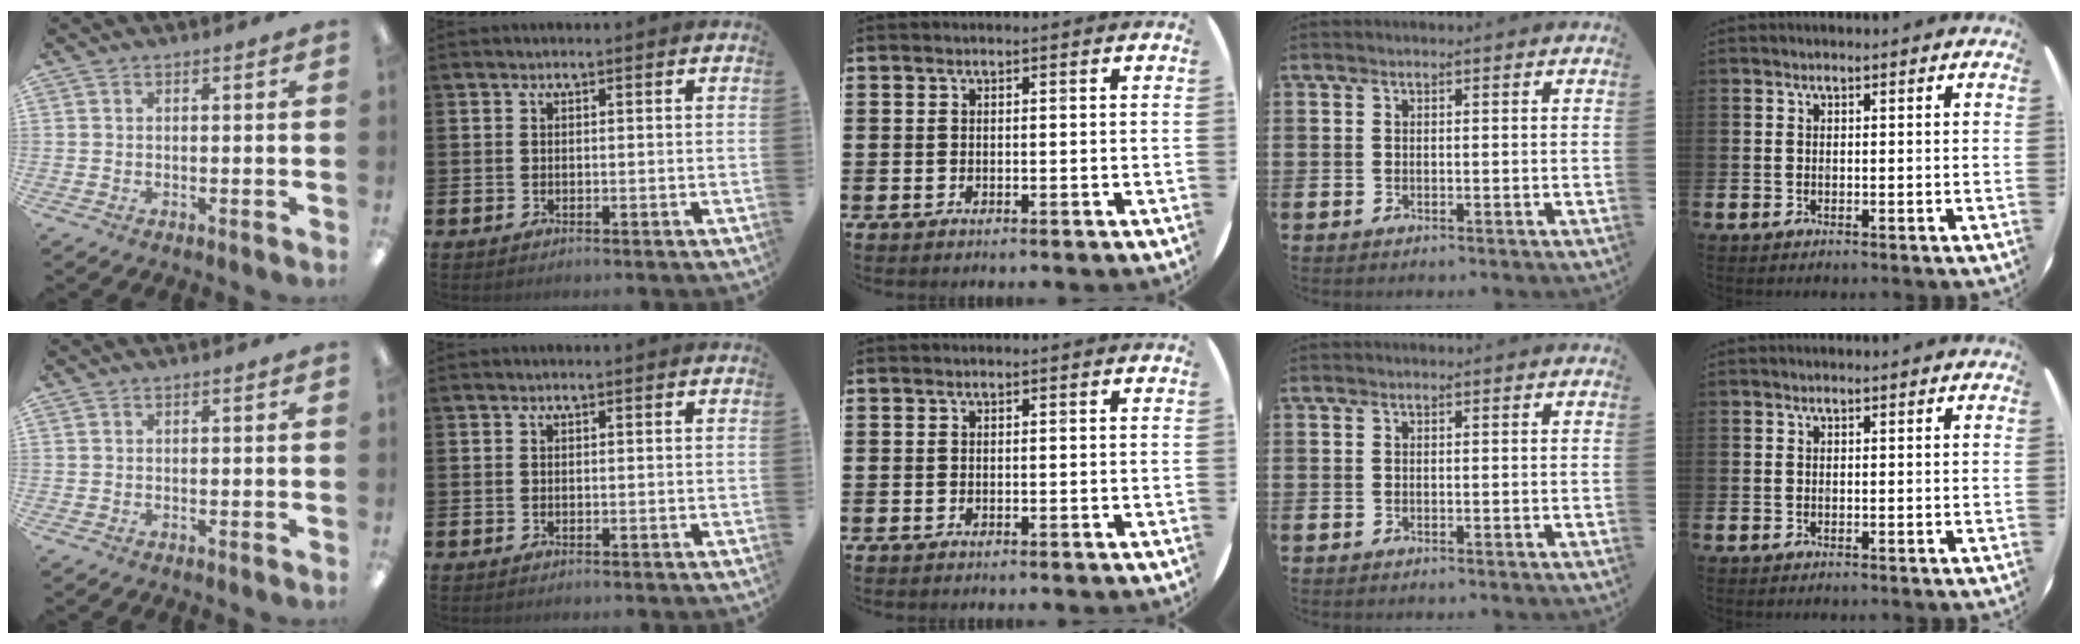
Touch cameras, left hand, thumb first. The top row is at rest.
{}